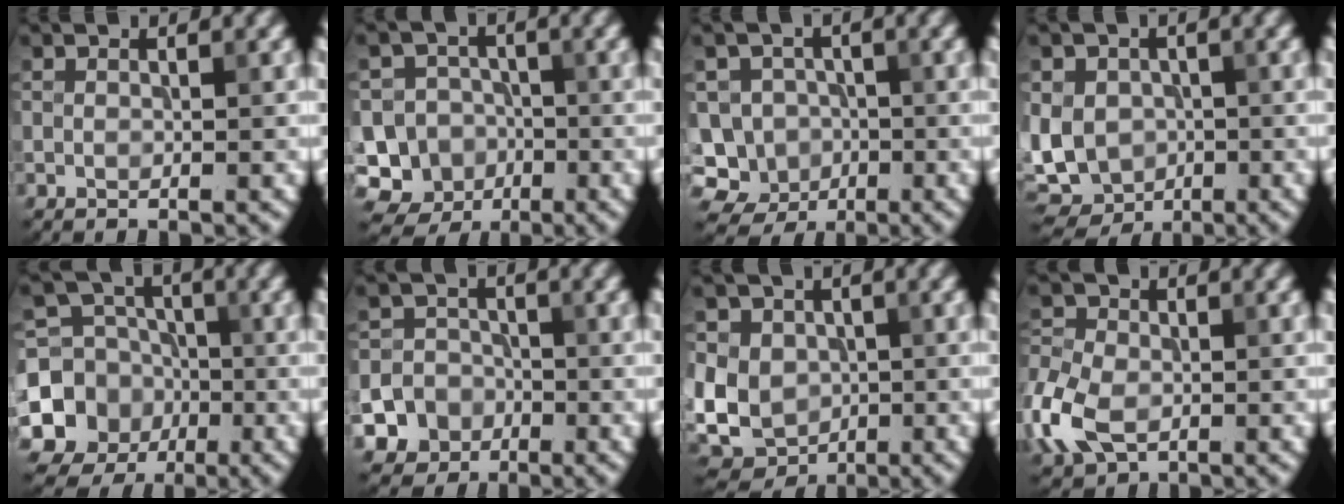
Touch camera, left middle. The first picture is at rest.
{"total": 12.1, "force": [-5.0, 10.8, 2.0], "torque": [-0.057, -0.011, -0.097]}
{"total": 7.8, "force": [-2.8, 7.0, 1.8], "torque": [-0.023, 0.003, -0.063]}
{"total": 8.9, "force": [-1.0, 7.5, 4.7], "torque": [-0.092, -0.001, -0.033]}
{"total": 10.7, "force": [-2.9, 9.9, 2.8], "torque": [-0.058, -0.016, -0.075]}
{"total": 5.5, "force": [-2.7, 4.7, 0.6], "torque": [0.015, -0.007, -0.065]}
{"total": 10.0, "force": [0.1, 8.8, 4.8], "torque": [-0.101, 0.021, -0.034]}
{"total": 7.4, "force": [-2.3, 5.1, 4.9], "torque": [-0.131, -0.009, -0.052]}